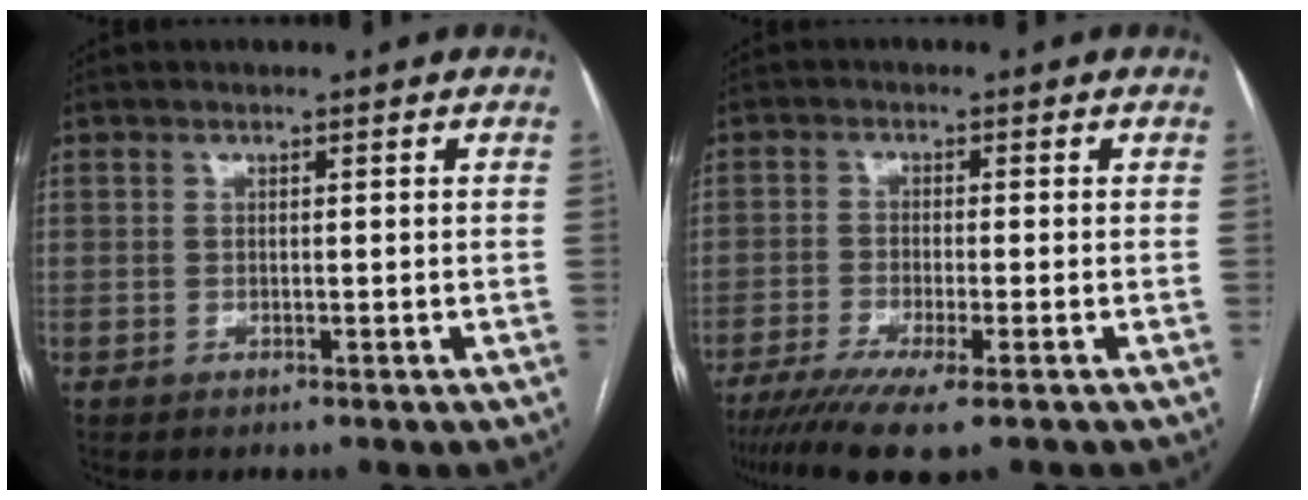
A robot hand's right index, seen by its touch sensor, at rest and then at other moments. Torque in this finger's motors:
{"motor_torque": [1.28, -0.85, 0.38, 0.10]}